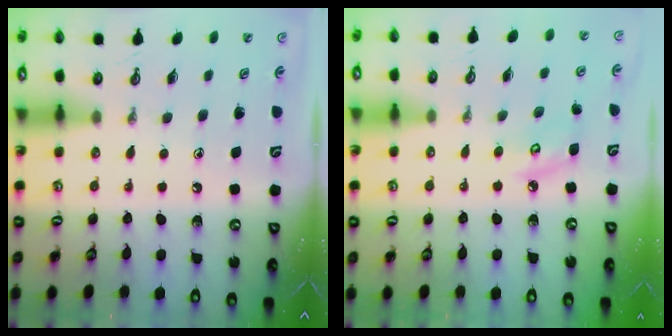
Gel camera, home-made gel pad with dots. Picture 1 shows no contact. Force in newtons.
{"total": 6.4, "press": 6.4, "slide": 0.5}